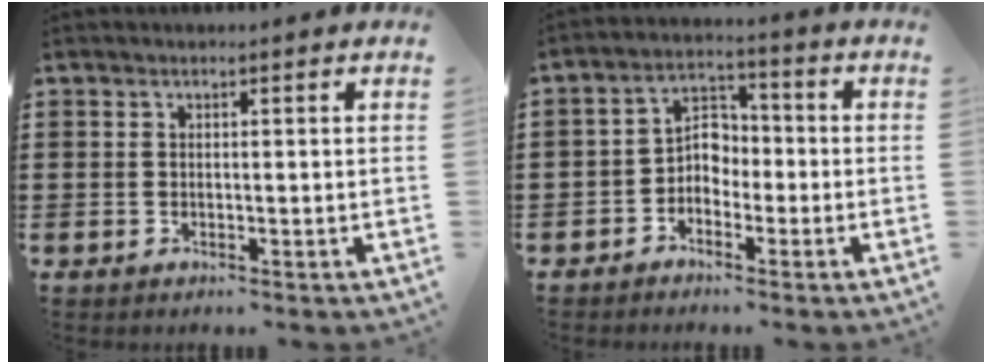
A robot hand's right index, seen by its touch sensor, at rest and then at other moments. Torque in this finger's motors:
{"motor_torque": [1.03, 1.10, 0.13, 0.01]}